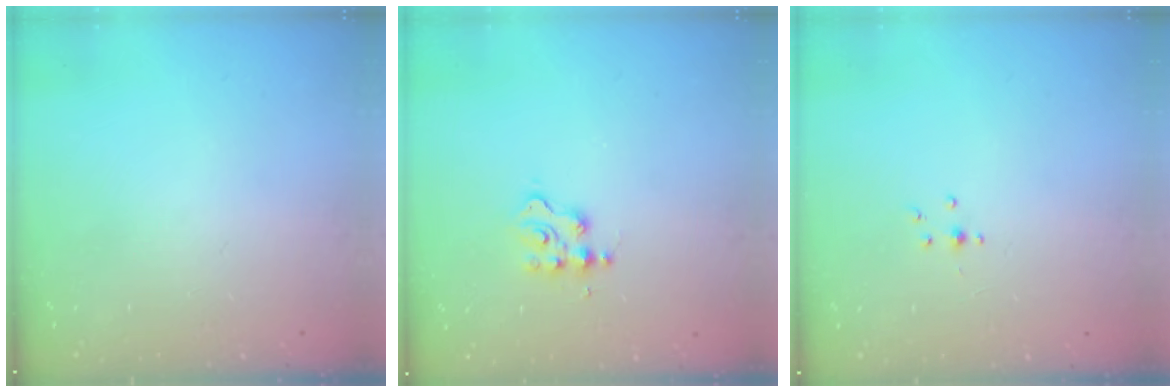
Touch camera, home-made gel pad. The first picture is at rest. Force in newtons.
{"total": 3.0, "press": 3.0, "slide": 0.2}
{"total": 2.5, "press": 2.3, "slide": 1.0}